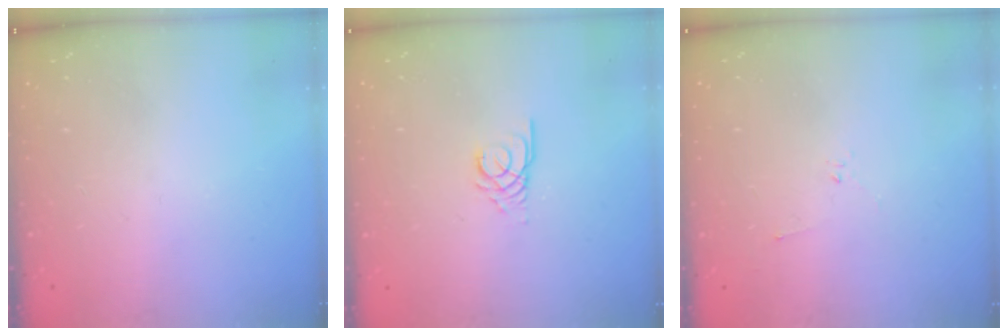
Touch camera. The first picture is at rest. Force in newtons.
{"total": 3.9, "press": 3.9, "slide": 0.3}
{"total": 2.2, "press": 2.1, "slide": 0.7}